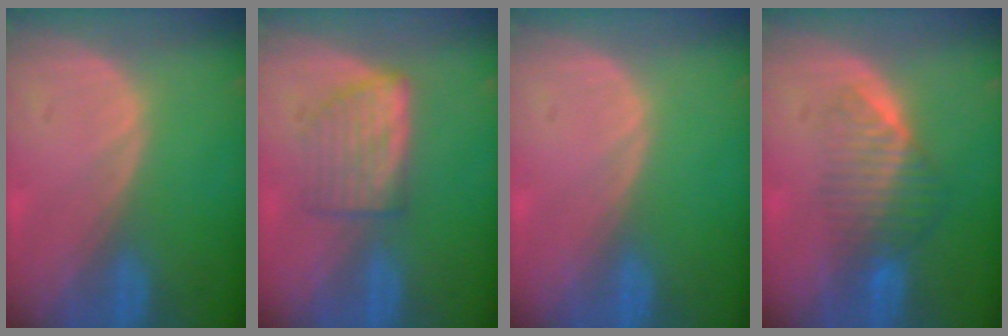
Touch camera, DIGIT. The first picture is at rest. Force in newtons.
{"total": 5.8, "press": 5.4, "slide": 2.1}
{"total": 0.0}
{"total": 6.5, "press": 5.5, "slide": 3.4}